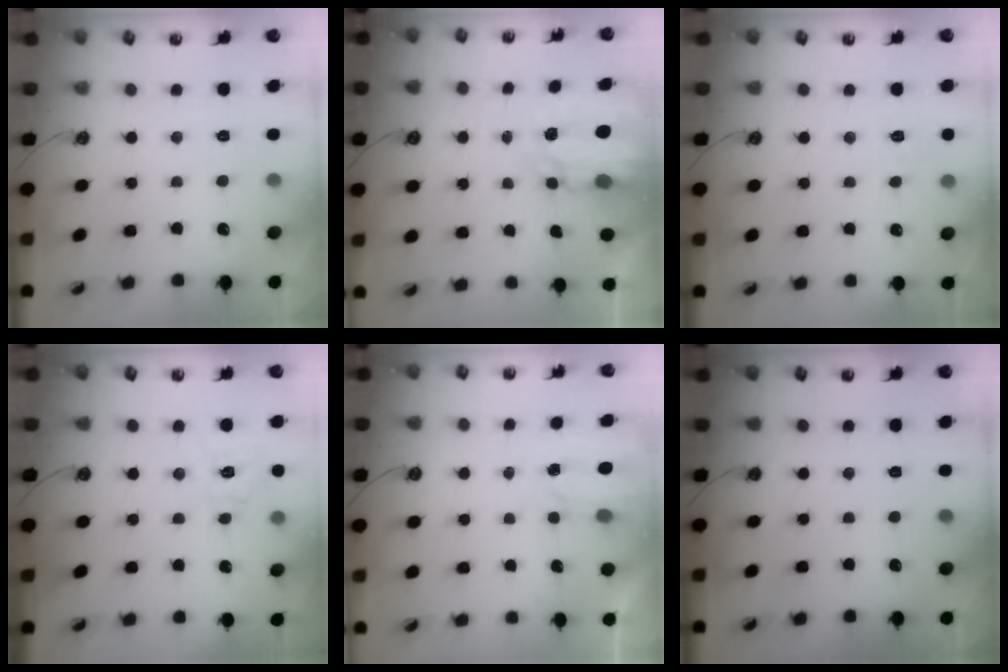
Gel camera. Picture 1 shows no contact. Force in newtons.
{"total": 3.9, "press": 3.9, "slide": 0.1}
{"total": 5.9, "press": 5.9, "slide": 0.7}
{"total": 11.6, "press": 11.5, "slide": 1.3}
{"total": 1.5, "press": 1.5, "slide": 0.3}
{"total": 0.0}